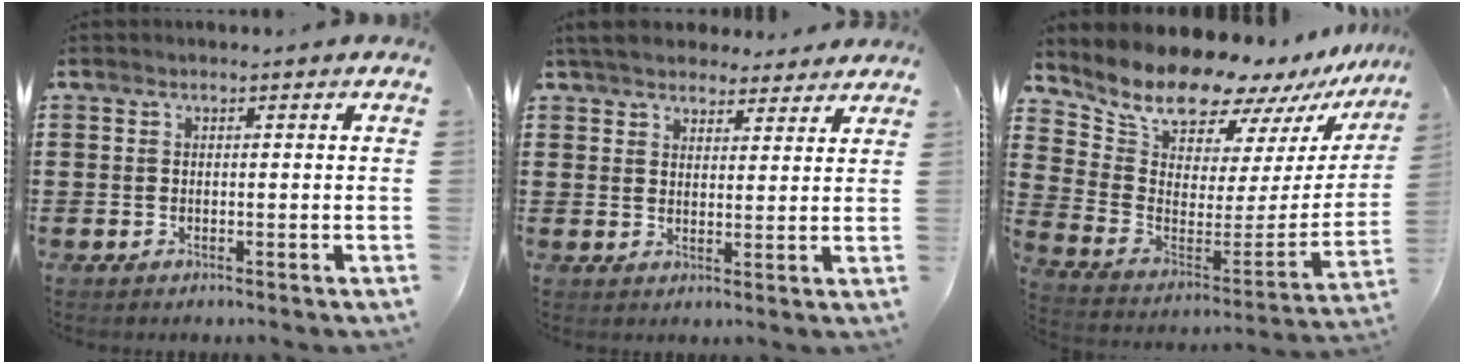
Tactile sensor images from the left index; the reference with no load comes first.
{"total": 5.1, "force": [4.7, 1.4, 1.2], "torque": [-0.040, -0.010, 0.088]}
{"total": 11.9, "force": [11.1, 3.4, 2.6], "torque": [-0.095, -0.095, 0.193]}